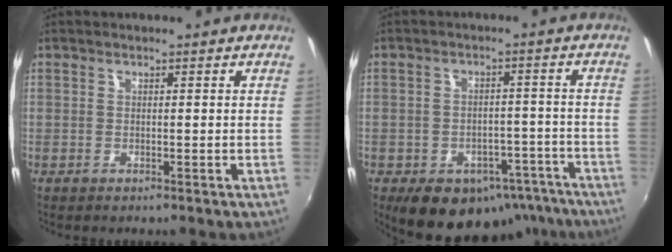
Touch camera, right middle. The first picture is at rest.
{"total": 14.9, "force": [-9.9, 9.3, 6.2], "torque": [-0.110, 0.024, -0.098]}